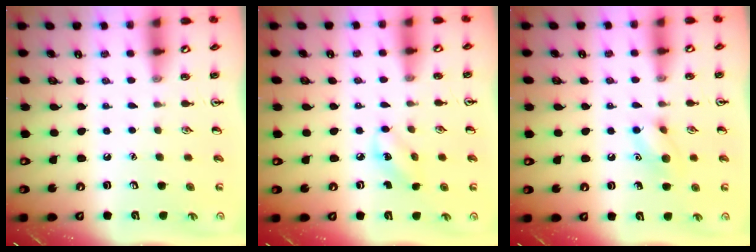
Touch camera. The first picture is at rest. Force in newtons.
{"total": 3.6, "press": 3.4, "slide": 1.1}
{"total": 8.5, "press": 8.4, "slide": 1.4}